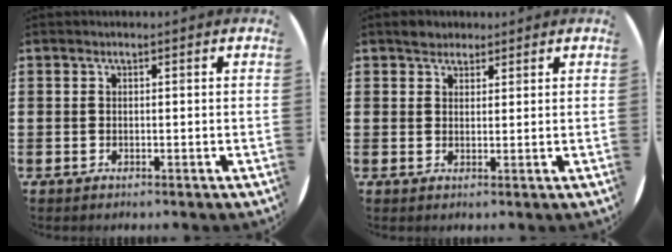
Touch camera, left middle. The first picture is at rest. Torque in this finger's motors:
{"motor_torque": [0.30, -0.27, -0.04, 0.01]}